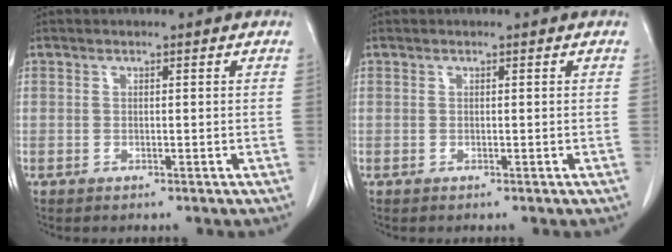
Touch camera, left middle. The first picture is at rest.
{"total": 0.0}